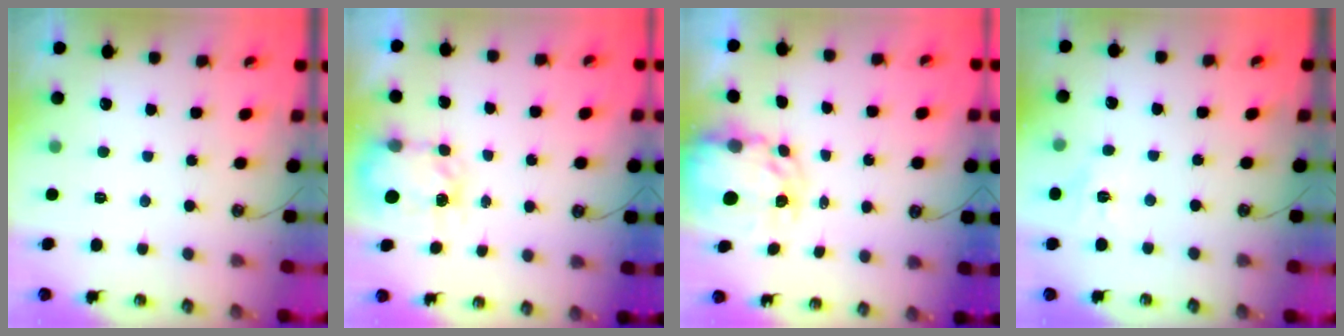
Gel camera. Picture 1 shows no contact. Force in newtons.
{"total": 5.1, "press": 5.1, "slide": 0.5}
{"total": 6.3, "press": 6.3, "slide": 0.5}
{"total": 5.2, "press": 5.2, "slide": 0.3}